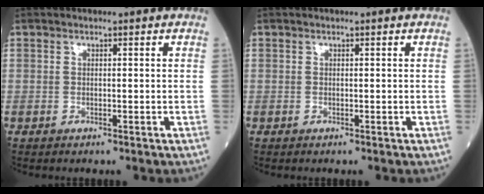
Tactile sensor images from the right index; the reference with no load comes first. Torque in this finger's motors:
{"motor_torque": [-0.01, 0.03, 0.06, 0.00]}